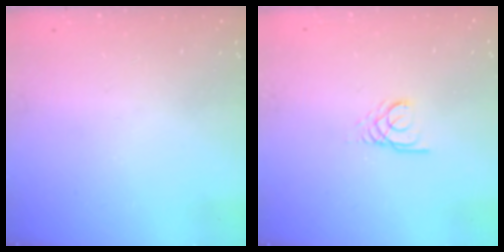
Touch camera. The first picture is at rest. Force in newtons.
{"total": 2.2, "press": 2.2, "slide": 0.2}